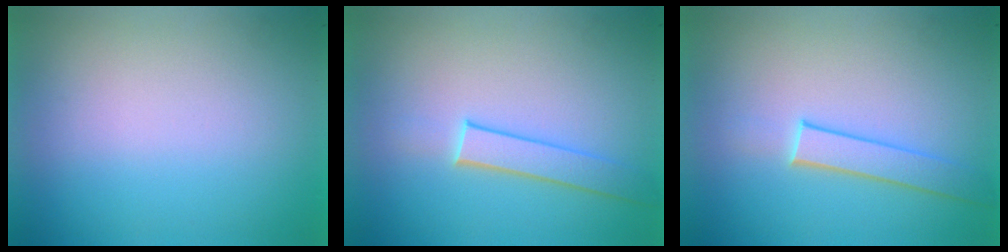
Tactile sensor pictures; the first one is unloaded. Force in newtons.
{"total": 1.9}
{"total": 1.9}